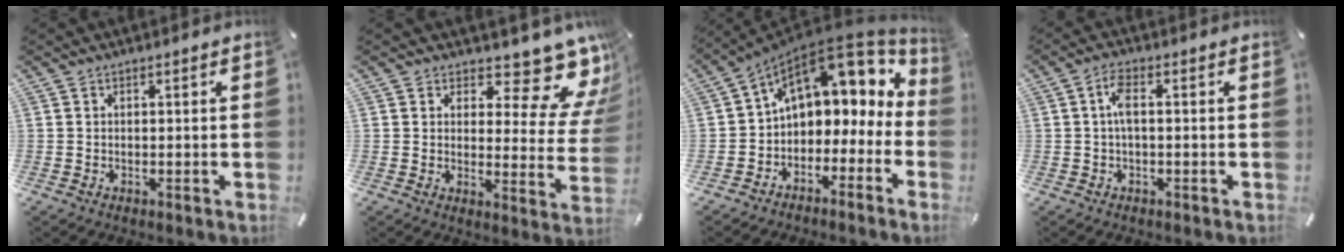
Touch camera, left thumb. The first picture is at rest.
{"total": 11.6, "force": [8.1, 4.5, 7.1], "torque": [-0.077, -0.081, 0.133]}
{"total": 12.9, "force": [4.6, 8.8, 8.2], "torque": [-0.125, -0.034, 0.076]}
{"total": 4.0, "force": [0.0, 1.5, 3.7], "torque": [-0.079, 0.006, -0.004]}